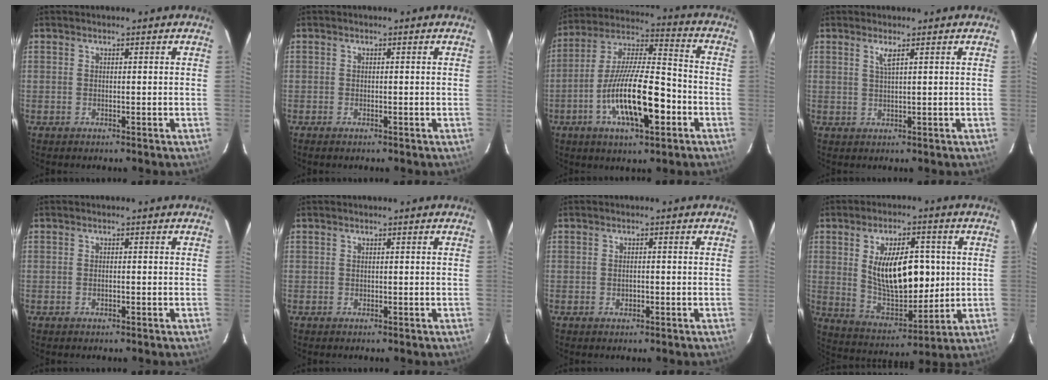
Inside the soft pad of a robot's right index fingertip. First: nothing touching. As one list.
[{"total": 0.9, "force": [-0.7, 0.5, 0.4], "torque": [-0.009, -0.004, -0.014]}, {"total": 17.4, "force": [-6.3, 5.1, 15.4], "torque": [-0.289, -0.005, -0.112]}, {"total": 1.8, "force": [1.0, -0.2, 1.5], "torque": [-0.029, -0.001, 0.019]}, {"total": 0.7, "force": [-0.3, 0.4, 0.5], "torque": [-0.010, 0.000, -0.005]}, {"total": 0.0}, {"total": 1.4, "force": [-0.4, 1.0, 0.8], "torque": [-0.014, 0.001, -0.006]}, {"total": 15.8, "force": [2.4, 7.9, 13.5], "torque": [-0.230, -0.004, 0.057]}]